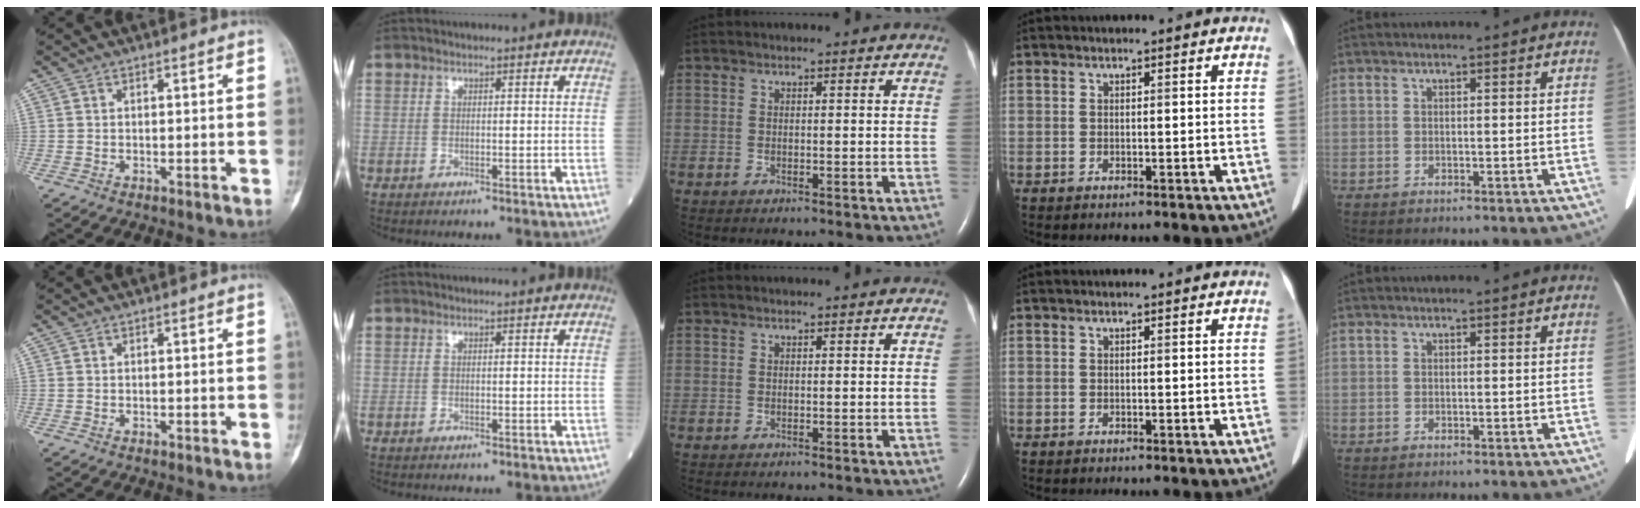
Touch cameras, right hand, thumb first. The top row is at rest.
{}